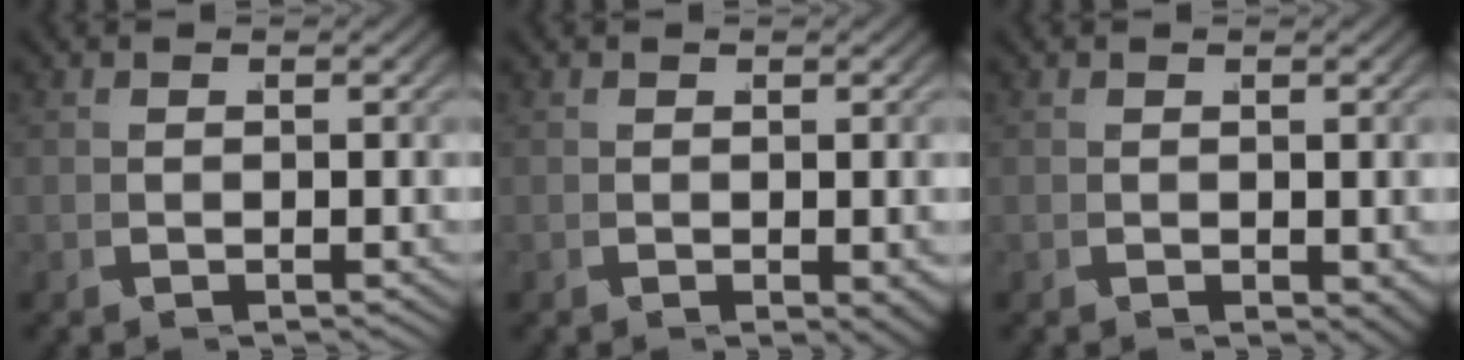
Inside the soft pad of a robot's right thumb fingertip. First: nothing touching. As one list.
[{"total": 1.5, "force": [-0.3, 0.7, 1.3], "torque": [-0.016, -0.007, 0.001]}, {"total": 1.1, "force": [0.1, 0.7, 0.9], "torque": [-0.008, -0.007, 0.006]}]